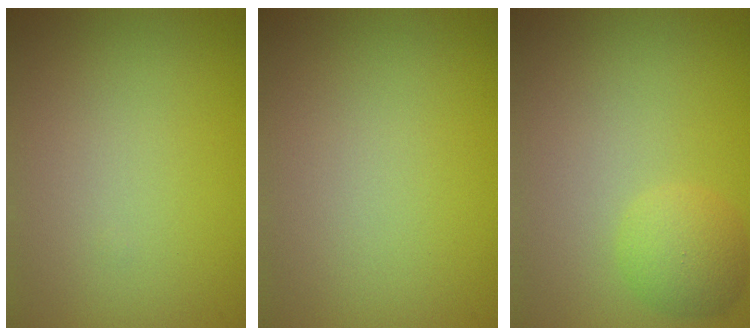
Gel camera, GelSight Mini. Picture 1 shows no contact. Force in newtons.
{"total": 0.0}
{"total": 2.5, "press": 2.5, "slide": 0.1}